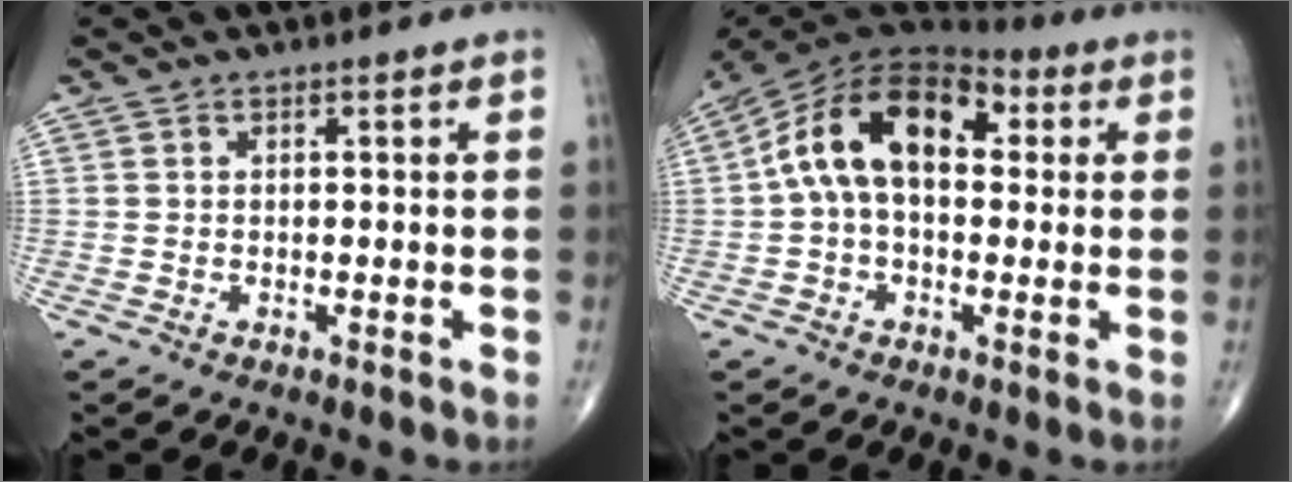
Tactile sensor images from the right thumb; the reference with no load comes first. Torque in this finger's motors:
{"motor_torque": [2.02, 2.26, 1.78, 0.16, 0.16]}